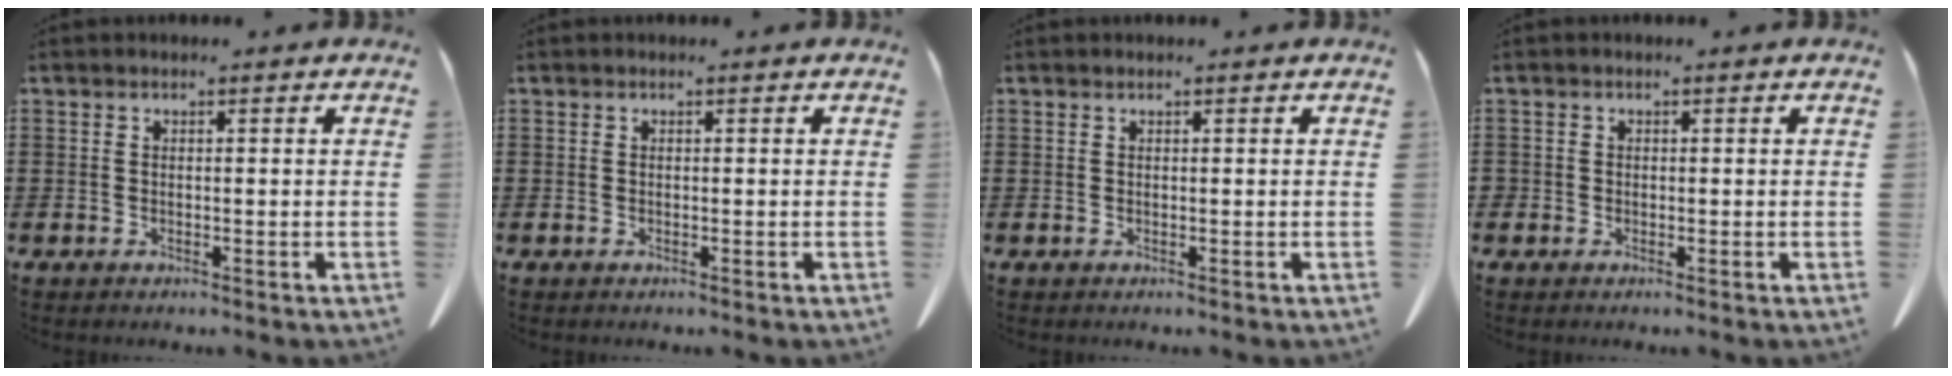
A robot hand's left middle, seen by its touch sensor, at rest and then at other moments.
{"total": 0.0}
{"total": 0.0}
{"total": 0.6, "force": [-0.1, 0.6, 0.0], "torque": [-0.002, 0.003, -0.002]}